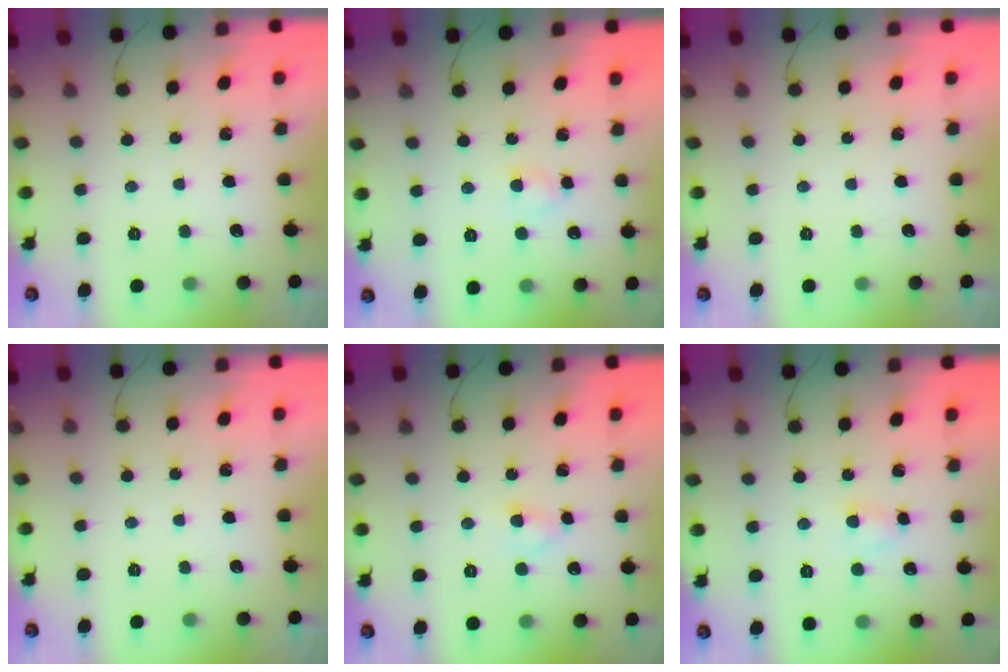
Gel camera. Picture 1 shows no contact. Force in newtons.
{"total": 2.5, "press": 2.3, "slide": 1.1}
{"total": 0.0}
{"total": 0.0}
{"total": 2.7, "press": 2.5, "slide": 1.2}
{"total": 2.3, "press": 2.1, "slide": 1.0}